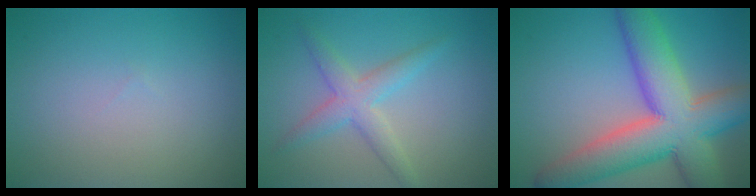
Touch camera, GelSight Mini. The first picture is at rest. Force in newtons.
{"total": 3.3, "press": 3.3, "slide": 0.2}
{"total": 11.9, "press": 11.8, "slide": 0.6}